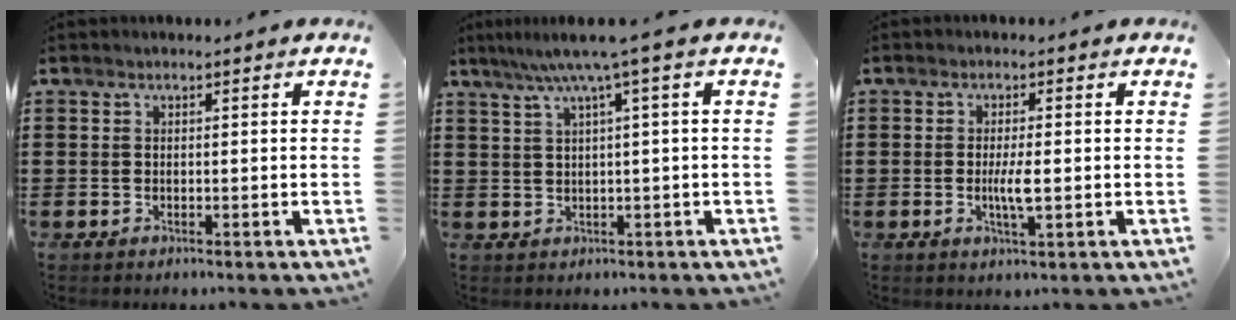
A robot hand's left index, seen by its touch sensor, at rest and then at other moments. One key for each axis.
{"total": 4.6, "fx": 1.8, "fy": -0.5, "fz": 4.2, "tx": -0.086, "ty": -0.004, "tz": 0.025}
{"total": 3.7, "fx": -0.3, "fy": 0.5, "fz": 3.6, "tx": -0.063, "ty": -0.002, "tz": -0.006}